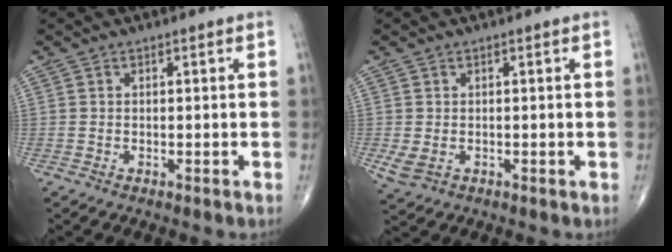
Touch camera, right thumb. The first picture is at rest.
{"total": 2.9, "force": [-0.3, 2.1, 1.9], "torque": [-0.046, -0.009, 0.002]}